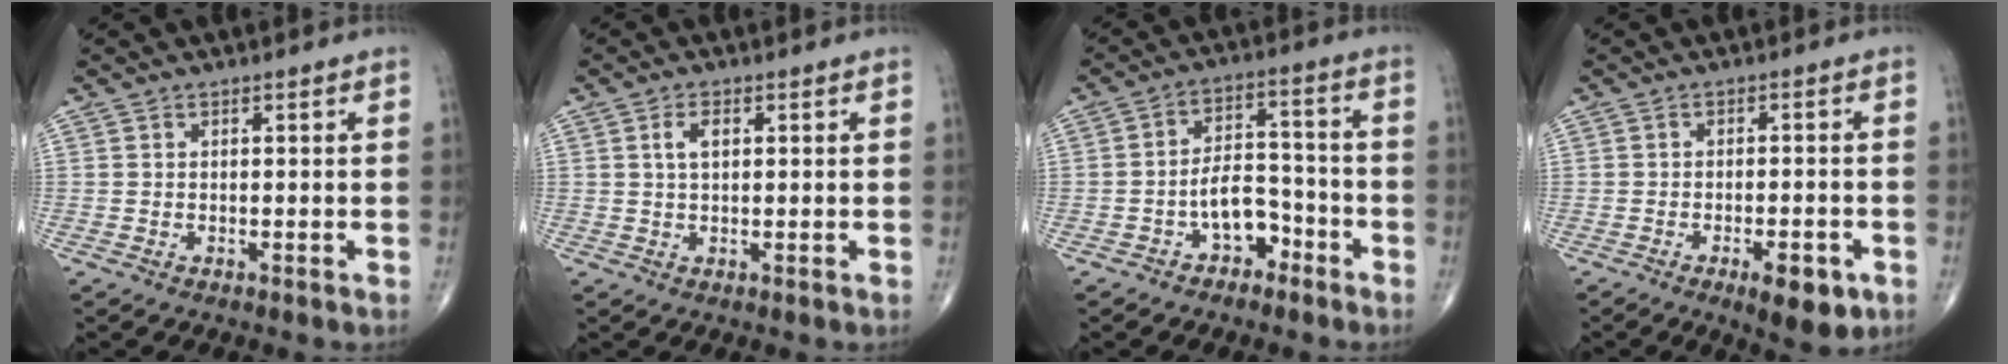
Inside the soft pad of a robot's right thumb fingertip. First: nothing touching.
{"total": 2.9, "force": [0.8, 1.5, 2.3], "torque": [-0.042, 0.005, 0.015]}
{"total": 7.7, "force": [-4.0, 4.8, 4.5], "torque": [-0.050, 0.046, -0.068]}
{"total": 7.6, "force": [-3.6, 2.8, 6.0], "torque": [-0.079, 0.006, -0.045]}